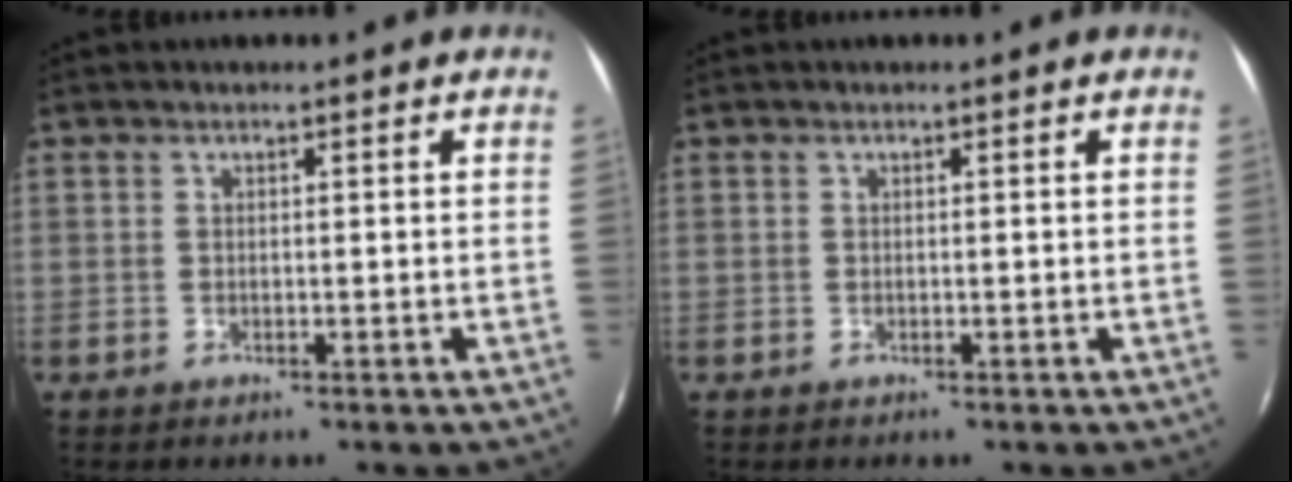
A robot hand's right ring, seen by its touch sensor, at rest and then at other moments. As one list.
[{"total": 0.0}]